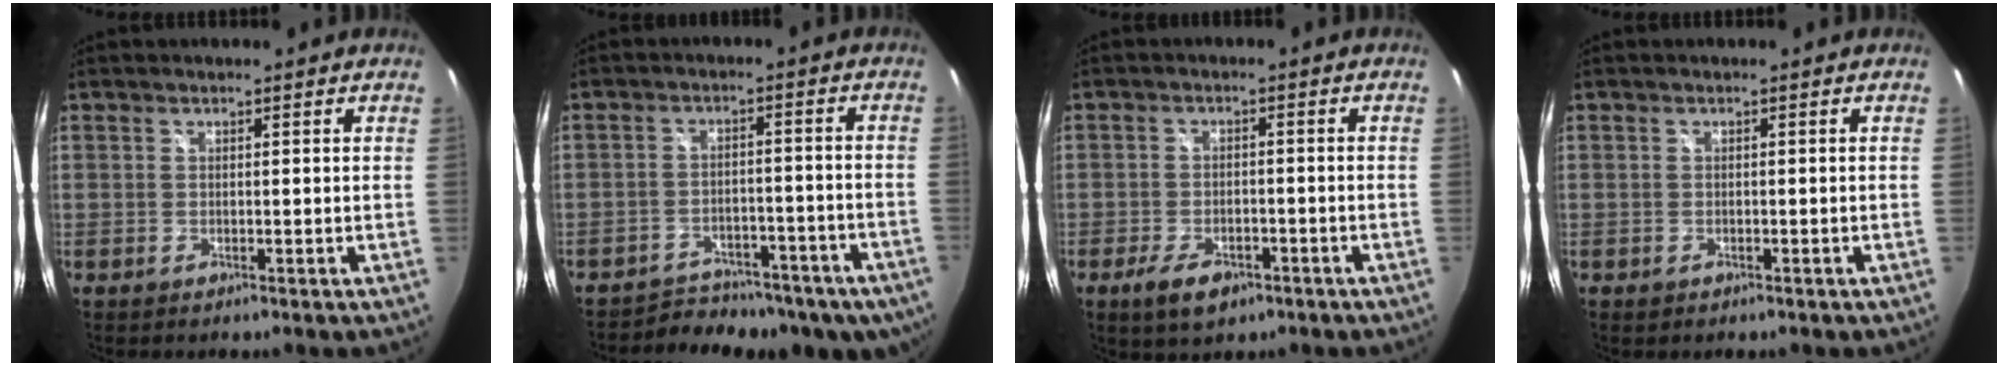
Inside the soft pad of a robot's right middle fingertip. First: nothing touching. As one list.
[{"total": 17.9, "force": [-14.3, 7.8, 7.2], "torque": [-0.127, 0.001, -0.169]}, {"total": 6.3, "force": [-3.8, 3.2, 4.0], "torque": [-0.090, -0.009, -0.061]}, {"total": 0.6, "force": [-0.3, 0.4, 0.3], "torque": [-0.005, -0.003, -0.005]}]